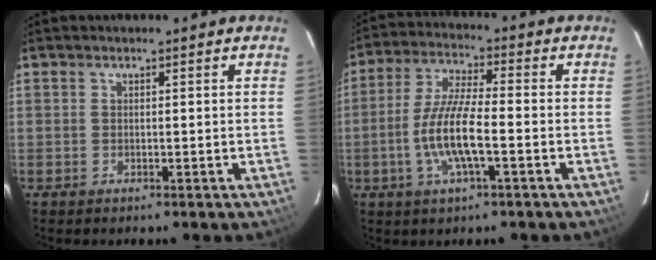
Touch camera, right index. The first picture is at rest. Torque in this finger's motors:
{"motor_torque": [1.23, -0.66, 0.72, 0.21]}